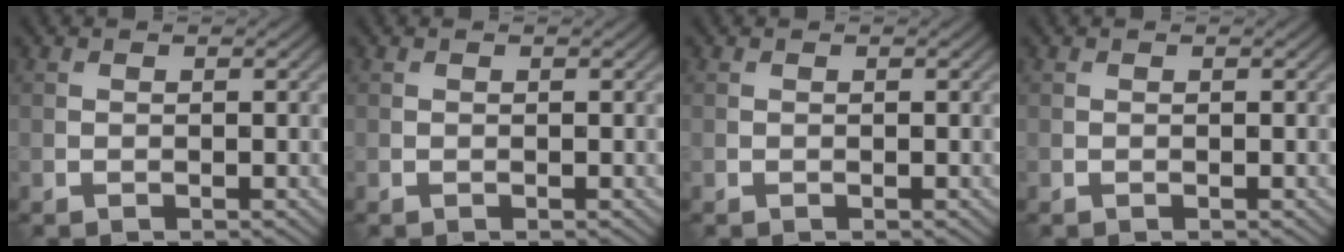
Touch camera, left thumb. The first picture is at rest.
{"total": 0.0}
{"total": 0.0}
{"total": 0.0}